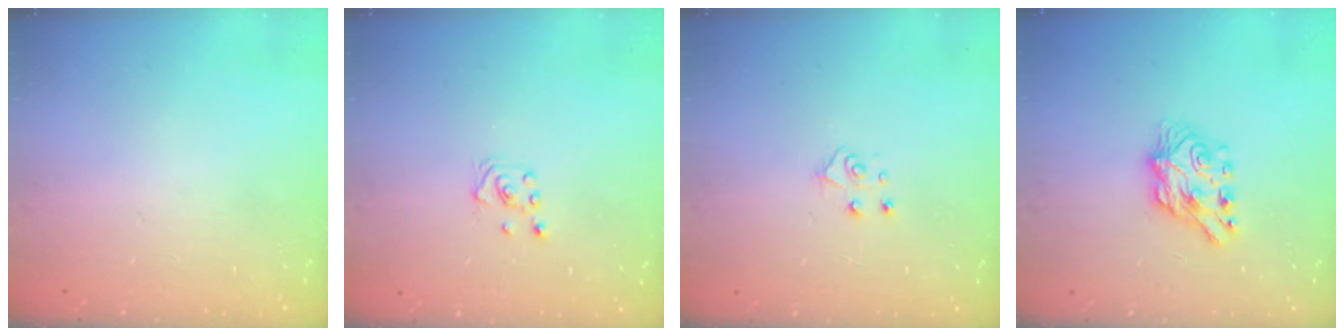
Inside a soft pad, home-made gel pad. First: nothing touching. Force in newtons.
{"total": 3.1, "press": 3.1, "slide": 0.3}
{"total": 5.1, "press": 5.1, "slide": 0.5}
{"total": 8.2, "press": 8.2, "slide": 0.7}